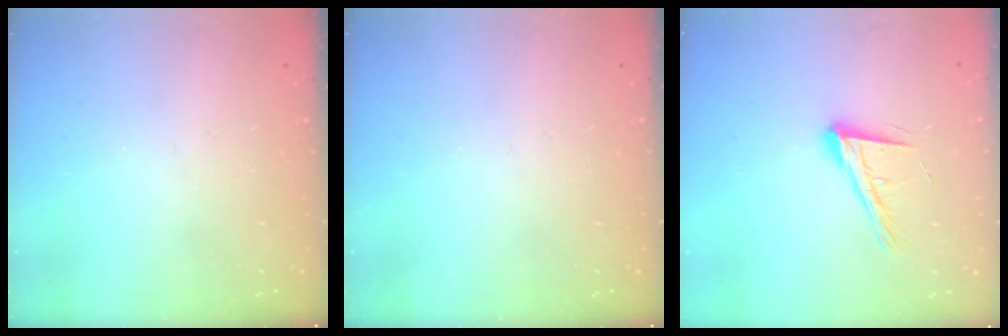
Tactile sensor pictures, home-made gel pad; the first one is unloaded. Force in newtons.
{"total": 0.0}
{"total": 14.6, "press": 14.0, "slide": 3.9}